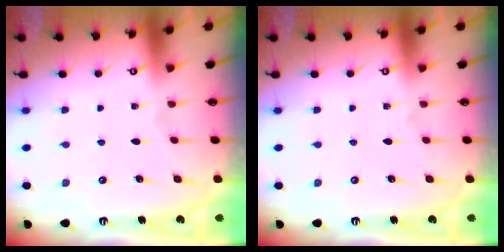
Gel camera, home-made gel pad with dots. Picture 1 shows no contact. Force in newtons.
{"total": 0.0}